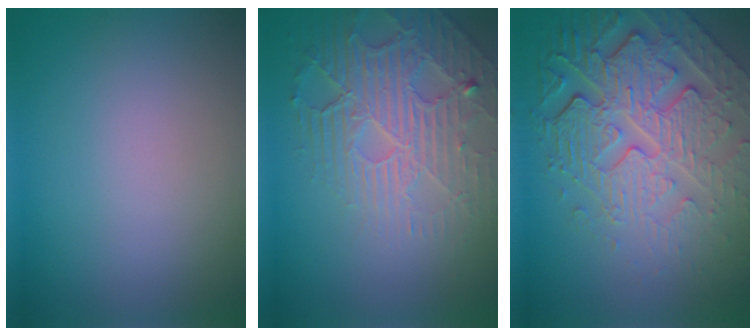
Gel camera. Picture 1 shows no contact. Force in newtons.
{"total": 4.4, "press": 4.0, "slide": 1.7}
{"total": 8.0, "press": 5.7, "slide": 5.7}